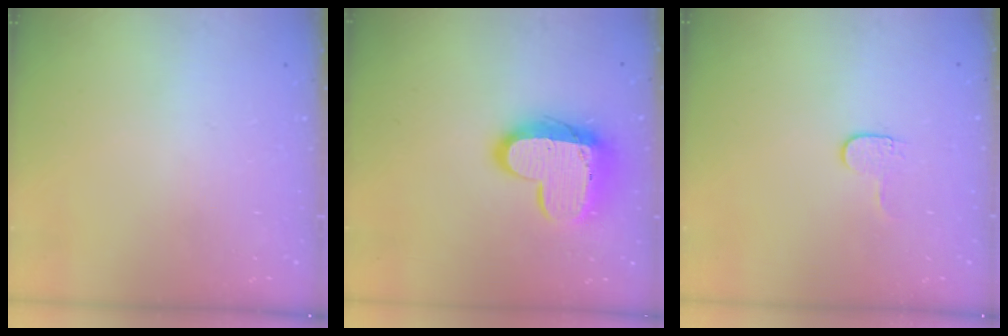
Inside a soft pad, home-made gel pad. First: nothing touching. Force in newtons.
{"total": 14.4, "press": 14.4, "slide": 1.1}
{"total": 3.4, "press": 3.4, "slide": 0.4}